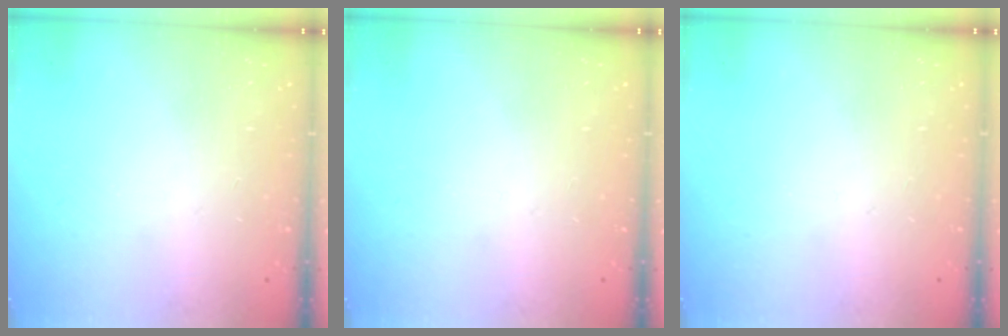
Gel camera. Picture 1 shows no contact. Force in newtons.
{"total": 0.0}
{"total": 0.0}